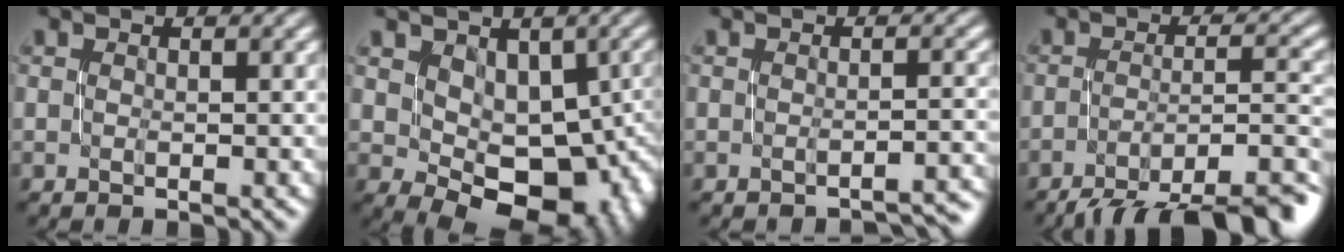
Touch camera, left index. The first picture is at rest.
{"total": 9.7, "force": [-0.3, 6.7, 7.0], "torque": [-0.092, -0.022, 0.008]}
{"total": 2.3, "force": [-1.9, 0.5, 1.1], "torque": [-0.005, 0.004, -0.029]}
{"total": 9.7, "force": [-7.4, 2.3, 5.8], "torque": [-0.082, 0.002, -0.110]}